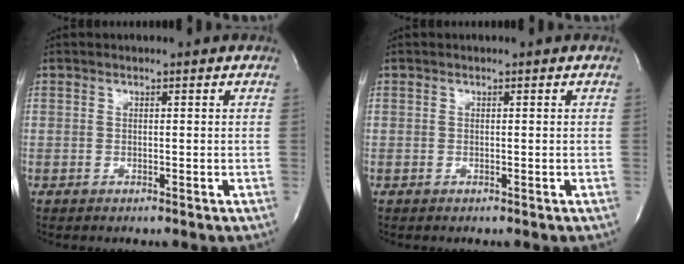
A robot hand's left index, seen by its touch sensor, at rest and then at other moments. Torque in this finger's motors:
{"motor_torque": [0.00, 0.00, 0.00, 0.00]}